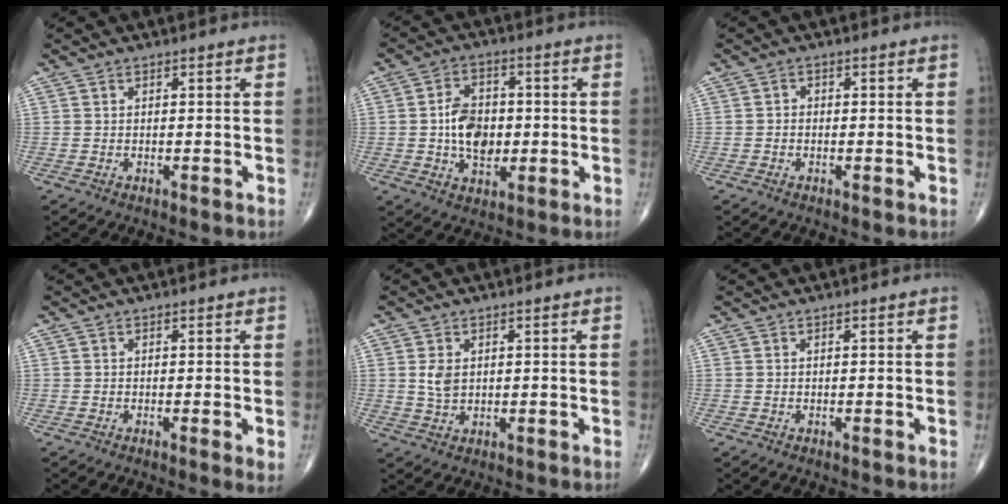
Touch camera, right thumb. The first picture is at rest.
{"total": 9.4, "force": [-0.4, 6.4, 6.9], "torque": [-0.095, 0.008, -0.008]}
{"total": 1.0, "force": [-0.4, 0.8, 0.4], "torque": [0.003, 0.003, -0.012]}
{"total": 1.8, "force": [-0.2, 0.2, 1.7], "torque": [-0.031, -0.007, -0.007]}
{"total": 3.4, "force": [0.7, 2.3, 2.4], "torque": [-0.039, -0.006, 0.018]}
{"total": 0.0}